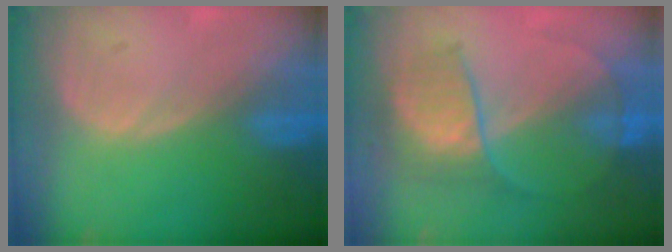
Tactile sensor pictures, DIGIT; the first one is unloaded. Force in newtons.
{"total": 6.2, "press": 6.1, "slide": 0.9}